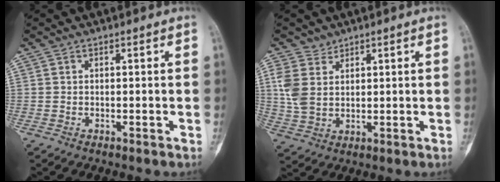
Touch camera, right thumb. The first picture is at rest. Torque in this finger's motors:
{"motor_torque": [0.55, 0.76, 0.34, 0.31, 0.20]}